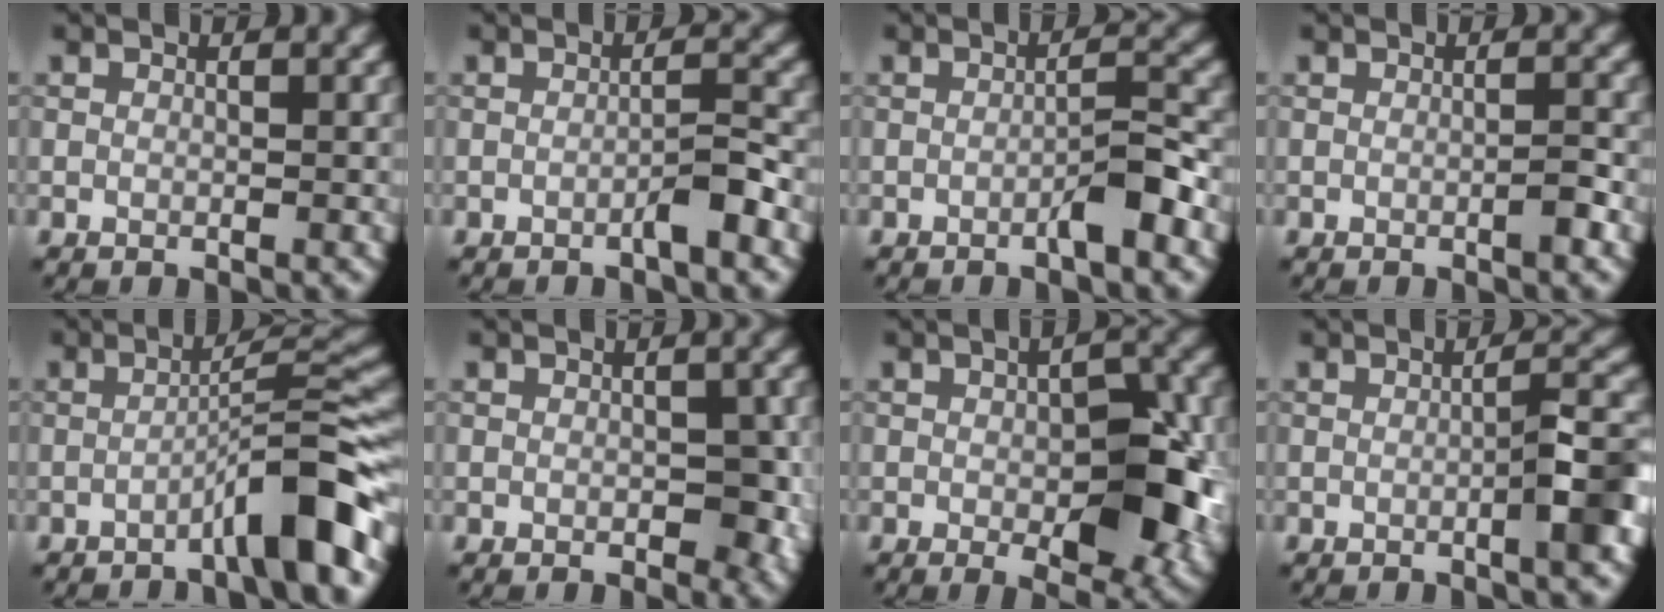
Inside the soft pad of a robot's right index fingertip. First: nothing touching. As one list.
[{"total": 2.1, "force": [-1.1, 0.1, 1.7], "torque": [-0.027, 0.009, -0.023]}, {"total": 2.8, "force": [-1.3, 0.2, 2.4], "torque": [-0.036, 0.010, -0.025]}, {"total": 1.2, "force": [-0.5, 0.1, 1.0], "torque": [-0.014, 0.004, -0.011]}, {"total": 6.4, "force": [-3.3, 0.6, 5.5], "torque": [-0.073, 0.024, -0.064]}, {"total": 3.4, "force": [-0.4, 1.9, 2.8], "torque": [-0.031, -0.005, -0.005]}, {"total": 8.5, "force": [-1.5, 3.9, 7.4], "torque": [-0.101, -0.008, -0.016]}, {"total": 3.8, "force": [-1.1, 0.4, 3.6], "torque": [-0.049, 0.013, -0.024]}]